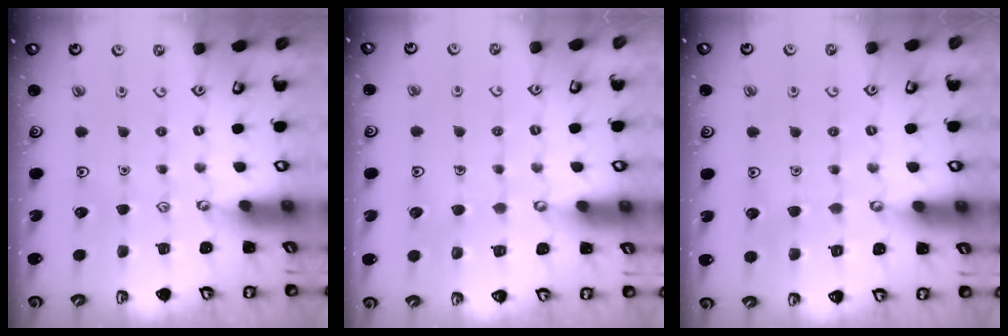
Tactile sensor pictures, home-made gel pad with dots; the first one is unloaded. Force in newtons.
{"total": 6.2, "press": 6.2, "slide": 0.6}
{"total": 4.4, "press": 4.3, "slide": 0.4}